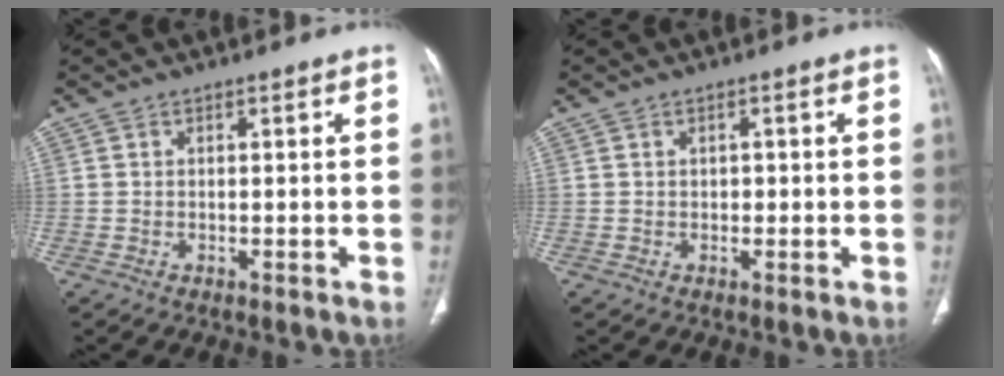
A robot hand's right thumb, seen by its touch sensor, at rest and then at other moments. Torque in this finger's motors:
{"motor_torque": [-0.28, 0.09, 0.36, 0.00, -0.03]}